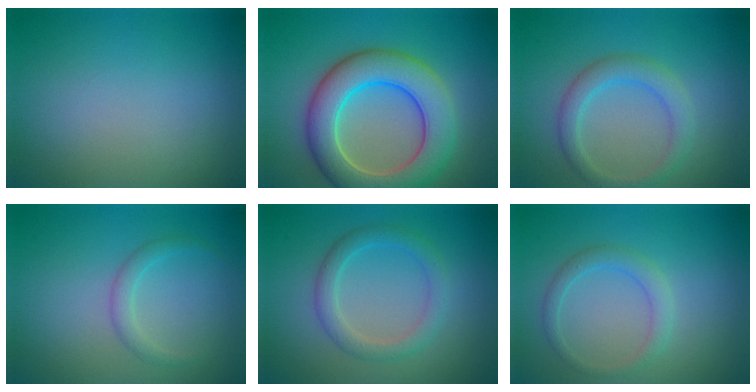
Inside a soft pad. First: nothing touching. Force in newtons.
{"total": 8.7, "press": 8.6, "slide": 0.4}
{"total": 3.0, "press": 3.0, "slide": 0.0}
{"total": 1.4, "press": 1.4, "slide": 0.0}
{"total": 2.7, "press": 2.6, "slide": 0.1}
{"total": 1.8, "press": 1.8, "slide": 0.0}